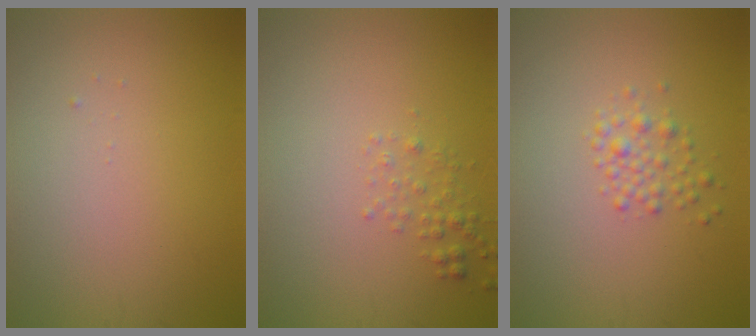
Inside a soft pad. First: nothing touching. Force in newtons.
{"total": 1.3, "press": 1.3, "slide": 0.1}
{"total": 1.7, "press": 1.7, "slide": 0.1}